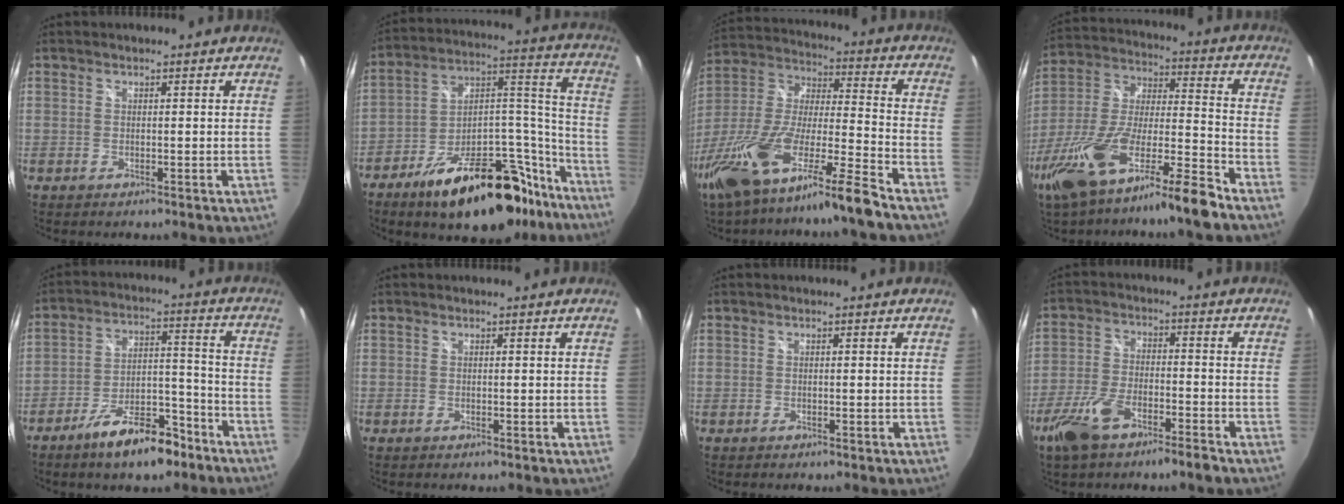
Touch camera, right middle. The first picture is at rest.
{"total": 26.4, "force": [-19.0, 11.2, 14.6], "torque": [-0.189, 0.059, -0.267]}
{"total": 21.3, "force": [-15.0, 0.7, 15.0], "torque": [-0.290, -0.045, -0.274]}
{"total": 20.2, "force": [-14.0, 2.2, 14.4], "torque": [-0.278, -0.027, -0.254]}
{"total": 12.2, "force": [-8.8, 4.4, 7.2], "torque": [-0.126, 0.018, -0.135]}
{"total": 0.0}
{"total": 0.0}
{"total": 9.9, "force": [-6.9, 2.7, 6.6], "torque": [-0.154, -0.011, -0.131]}